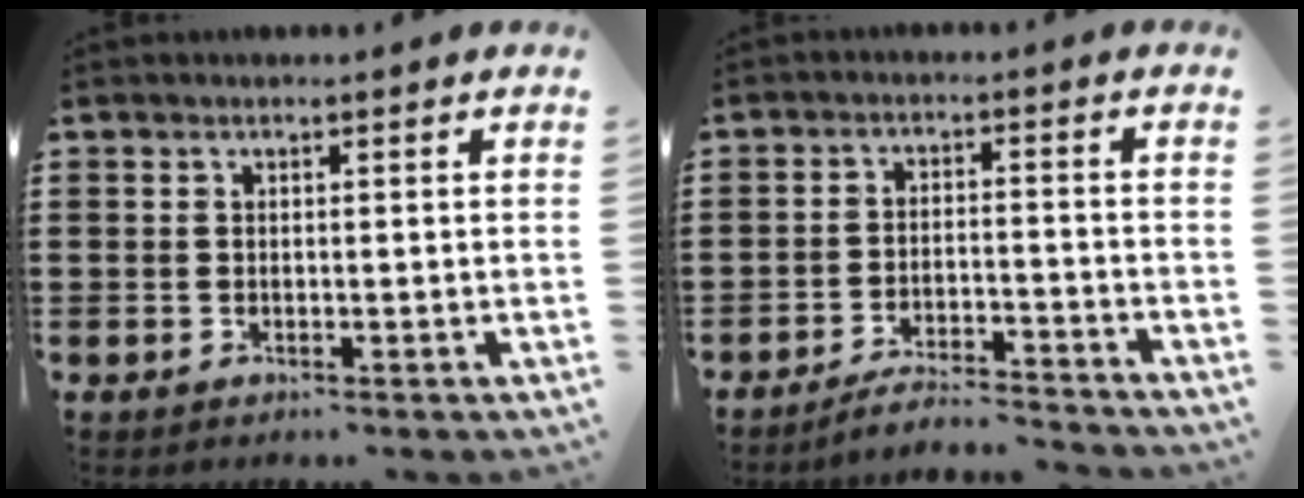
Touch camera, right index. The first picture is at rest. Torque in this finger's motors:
{"motor_torque": [0.00, 0.56, -1.05, -0.19]}